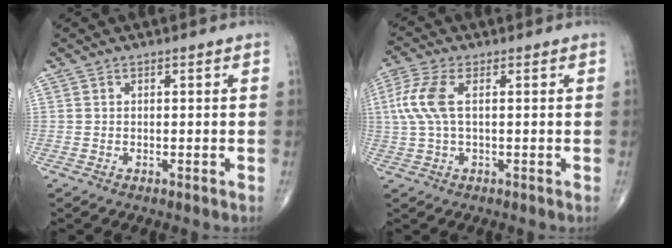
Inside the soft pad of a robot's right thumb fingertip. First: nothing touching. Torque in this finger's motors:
{"motor_torque": [0.60, 1.57, 0.74, -0.09, 0.08]}